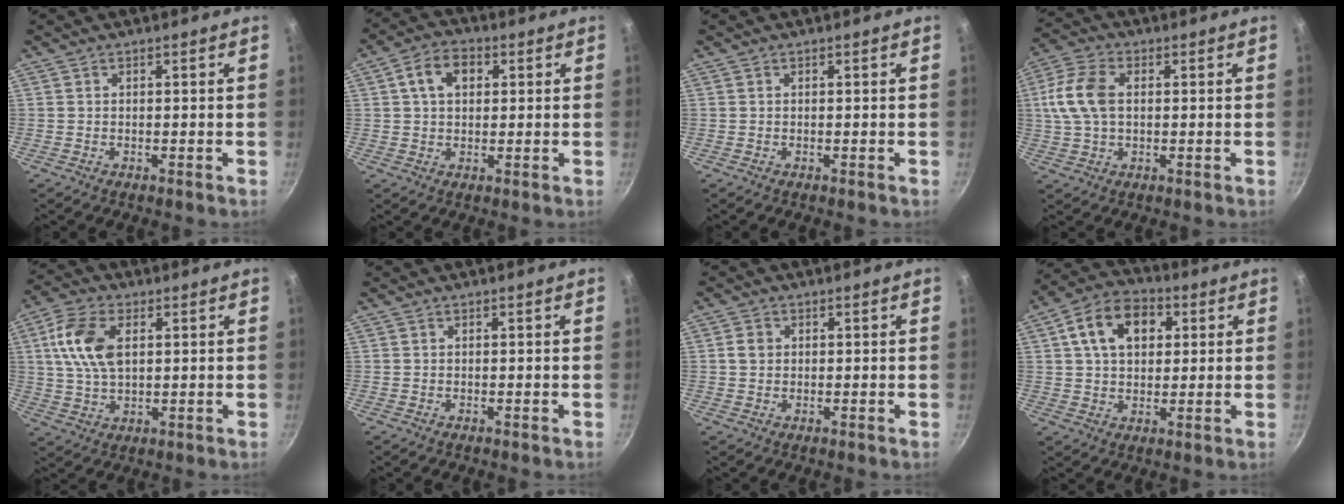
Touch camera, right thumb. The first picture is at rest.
{"total": 6.6, "force": [1.8, 4.7, 4.4], "torque": [-0.057, 0.010, 0.023]}
{"total": 0.0}
{"total": 10.2, "force": [1.3, 6.3, 7.8], "torque": [-0.161, 0.018, 0.016]}
{"total": 10.8, "force": [2.5, 6.3, 8.4], "torque": [-0.155, 0.005, 0.045]}
{"total": 0.0}
{"total": 2.5, "force": [0.4, 2.1, 1.2], "torque": [-0.012, 0.006, 0.005]}
{"total": 12.5, "force": [3.7, 8.6, 8.3], "torque": [-0.119, 0.011, 0.048]}